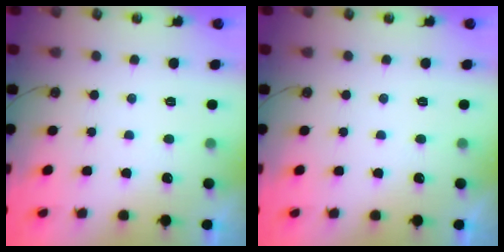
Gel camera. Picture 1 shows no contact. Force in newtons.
{"total": 0.0}